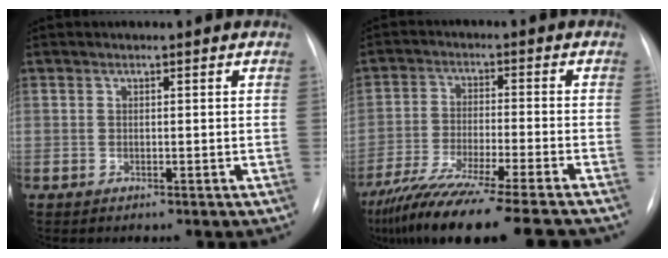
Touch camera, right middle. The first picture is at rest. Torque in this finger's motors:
{"motor_torque": [1.12, -1.02, 0.36, 0.14]}